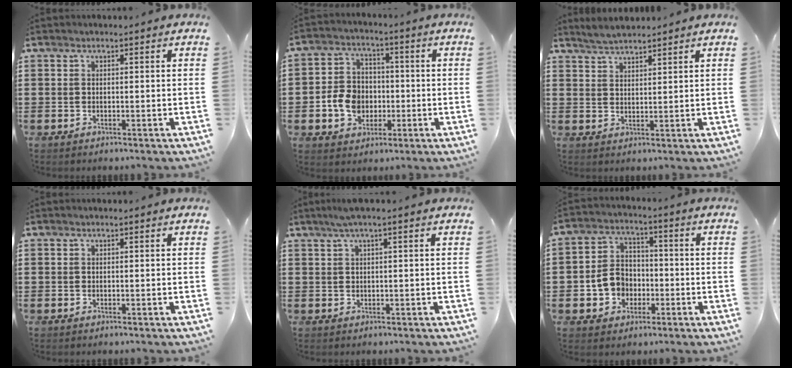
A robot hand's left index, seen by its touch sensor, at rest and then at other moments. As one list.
[{"total": 7.3, "force": [-1.3, 6.2, 3.6], "torque": [-0.089, 0.010, -0.029]}, {"total": 2.9, "force": [2.9, 0.2, 0.4], "torque": [-0.016, -0.002, 0.056]}, {"total": 0.0}, {"total": 1.8, "force": [0.7, -0.1, 1.6], "torque": [-0.030, -0.001, 0.012]}, {"total": 6.5, "force": [-1.7, 5.5, 2.9], "torque": [-0.078, 0.015, -0.034]}]